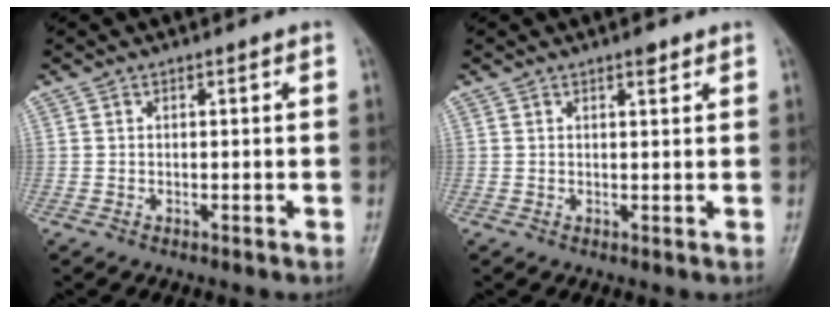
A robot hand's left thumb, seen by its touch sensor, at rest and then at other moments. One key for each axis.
{"total": 1.2, "fx": 0.8, "fy": 0.5, "fz": 0.7, "tx": -0.005, "ty": -0.002, "tz": 0.008}